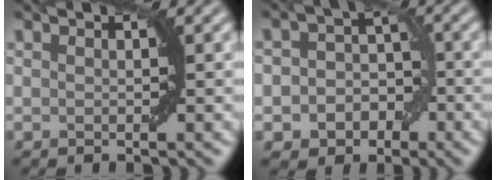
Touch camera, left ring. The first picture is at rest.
{"total": 4.6, "force": [-1.7, 3.7, 2.1], "torque": [0.000, 0.003, -0.039]}